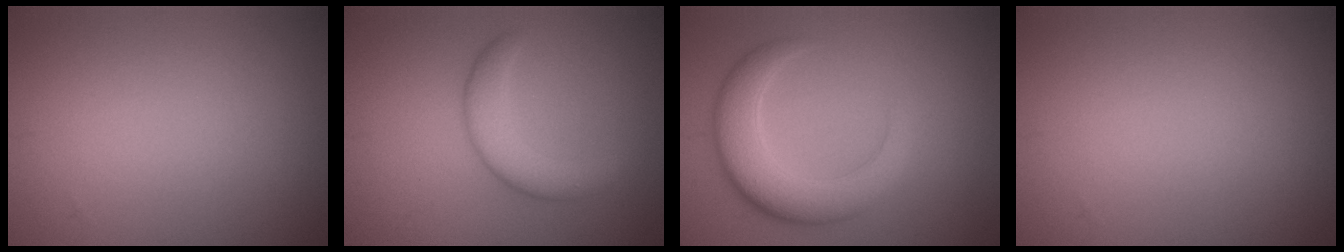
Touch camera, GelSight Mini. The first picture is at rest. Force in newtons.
{"total": 3.6, "press": 3.6, "slide": 0.2}
{"total": 5.3, "press": 5.3, "slide": 0.2}
{"total": 0.0}